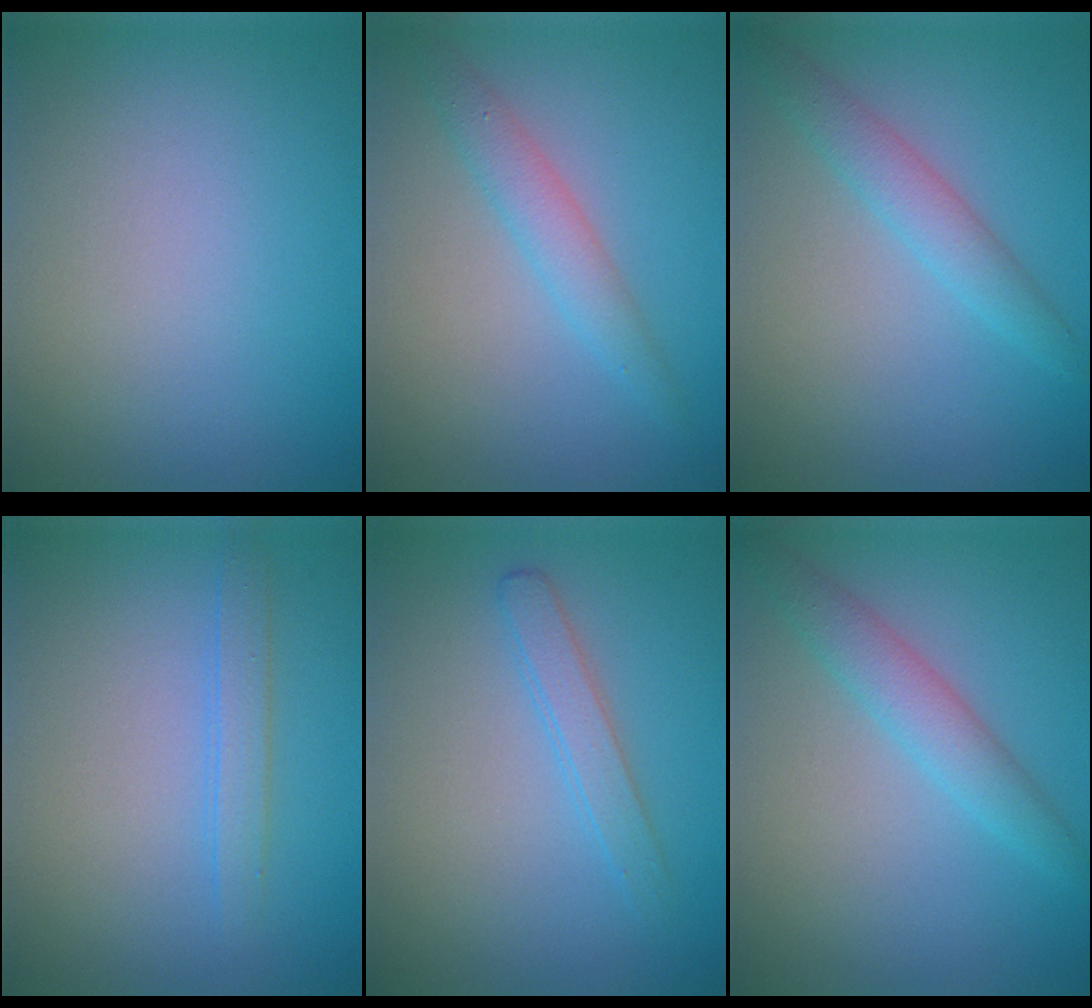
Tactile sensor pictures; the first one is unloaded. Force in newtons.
{"total": 2.5, "press": 2.5, "slide": 0.0}
{"total": 2.6, "press": 2.6, "slide": 0.0}
{"total": 1.7, "press": 1.7, "slide": 0.1}
{"total": 1.9, "press": 1.9, "slide": 0.1}
{"total": 3.0, "press": 3.0, "slide": 0.1}